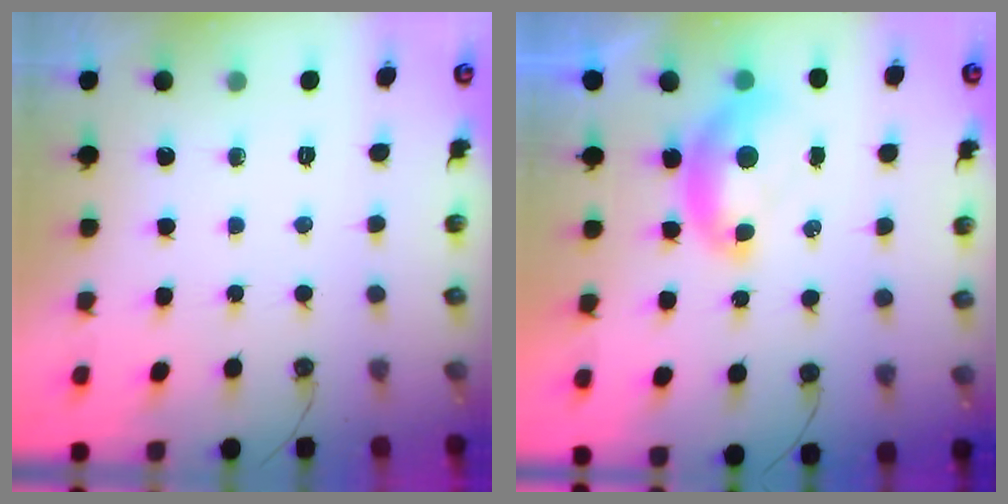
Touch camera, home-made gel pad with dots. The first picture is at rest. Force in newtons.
{"total": 1.4, "press": 1.2, "slide": 0.6}